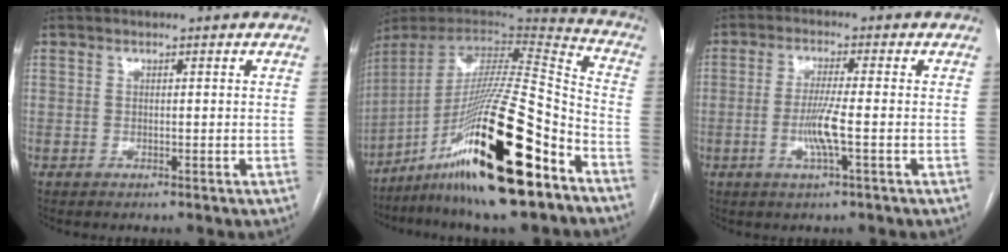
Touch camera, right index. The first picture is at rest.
{"total": 27.7, "force": [-14.7, 3.4, 23.2], "torque": [-0.402, -0.032, -0.254]}
{"total": 5.4, "force": [-1.4, -0.2, 5.2], "torque": [-0.107, -0.008, -0.028]}